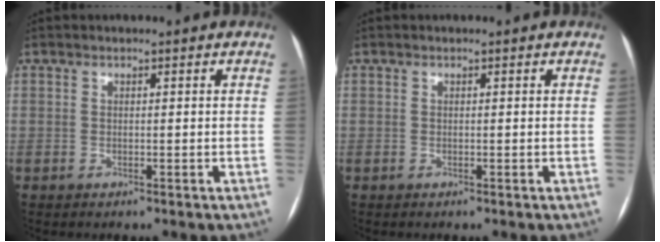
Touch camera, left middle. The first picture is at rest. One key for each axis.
{"total": 0.0}